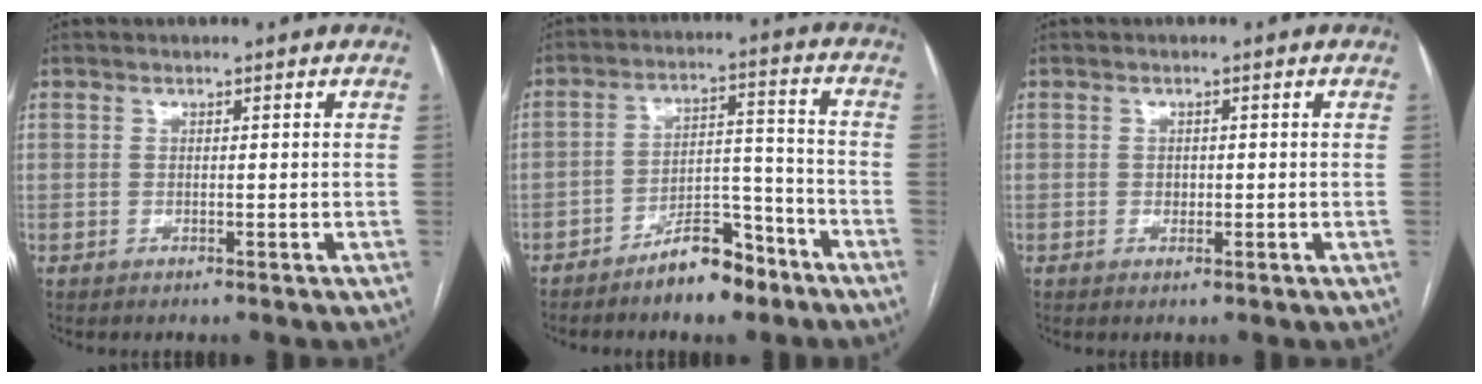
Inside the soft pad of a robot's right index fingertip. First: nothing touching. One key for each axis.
{"total": 8.7, "fx": -6.5, "fy": 3.3, "fz": 4.8, "tx": -0.074, "ty": 0.020, "tz": -0.109}
{"total": 1.0, "fx": -0.2, "fy": 0.8, "fz": 0.6, "tx": -0.008, "ty": 0.000, "tz": -0.002}